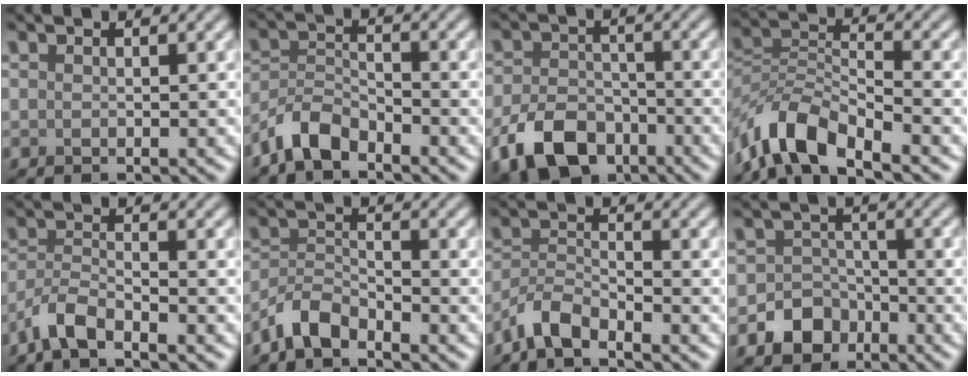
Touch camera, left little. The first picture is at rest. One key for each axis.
{"total": 3.6, "fx": -3.0, "fy": 1.4, "fz": 1.5, "tx": -0.030, "ty": 0.005, "tz": -0.071}
{"total": 6.9, "fx": -3.7, "fy": 4.3, "fz": 3.8, "tx": -0.078, "ty": -0.008, "tz": -0.070}
{"total": 7.4, "fx": -5.6, "fy": 2.5, "fz": 4.2, "tx": -0.072, "ty": -0.001, "tz": -0.121}
{"total": 3.1, "fx": -2.5, "fy": 0.7, "fz": 1.7, "tx": -0.037, "ty": 0.001, "tz": -0.059}
{"total": 3.3, "fx": -2.8, "fy": 1.0, "fz": 1.3, "tx": -0.028, "ty": 0.006, "tz": -0.067}
{"total": 3.2, "fx": -2.7, "fy": 0.7, "fz": 1.5, "tx": -0.031, "ty": 0.003, "tz": -0.066}
{"total": 3.9, "fx": -2.1, "fy": 3.1, "fz": 1.1, "tx": 0.003, "ty": 0.004, "tz": -0.048}